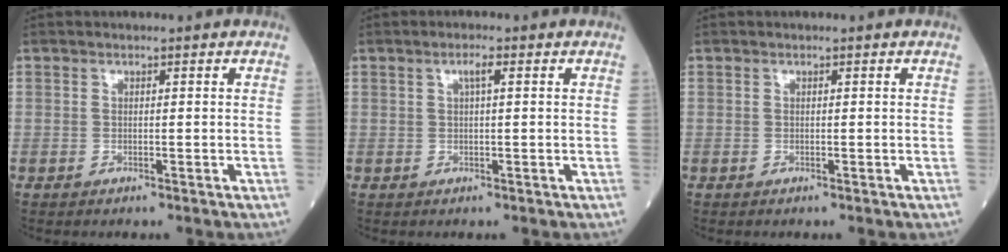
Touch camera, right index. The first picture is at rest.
{"total": 1.7, "force": [0.6, 0.1, 1.6], "torque": [-0.030, 0.003, 0.009]}
{"total": 0.0}